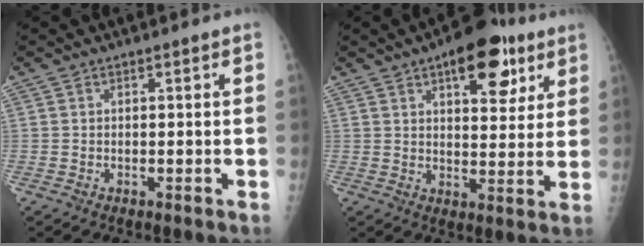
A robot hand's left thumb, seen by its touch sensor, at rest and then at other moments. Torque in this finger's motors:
{"motor_torque": [2.13, 1.90, 1.12, -0.64, 0.38]}